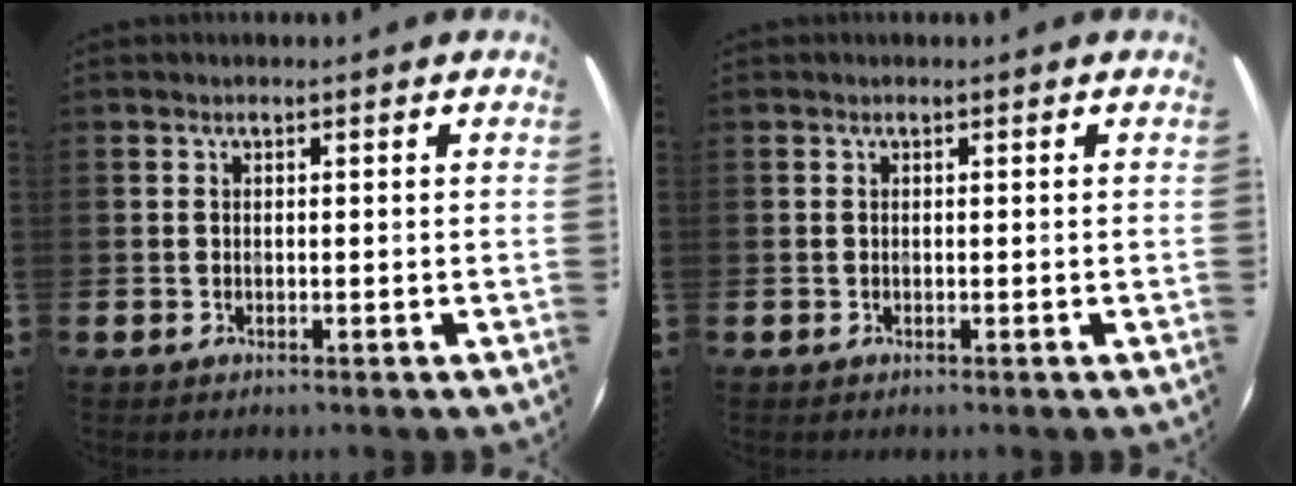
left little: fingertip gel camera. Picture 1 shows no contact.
{"total": 0.0}